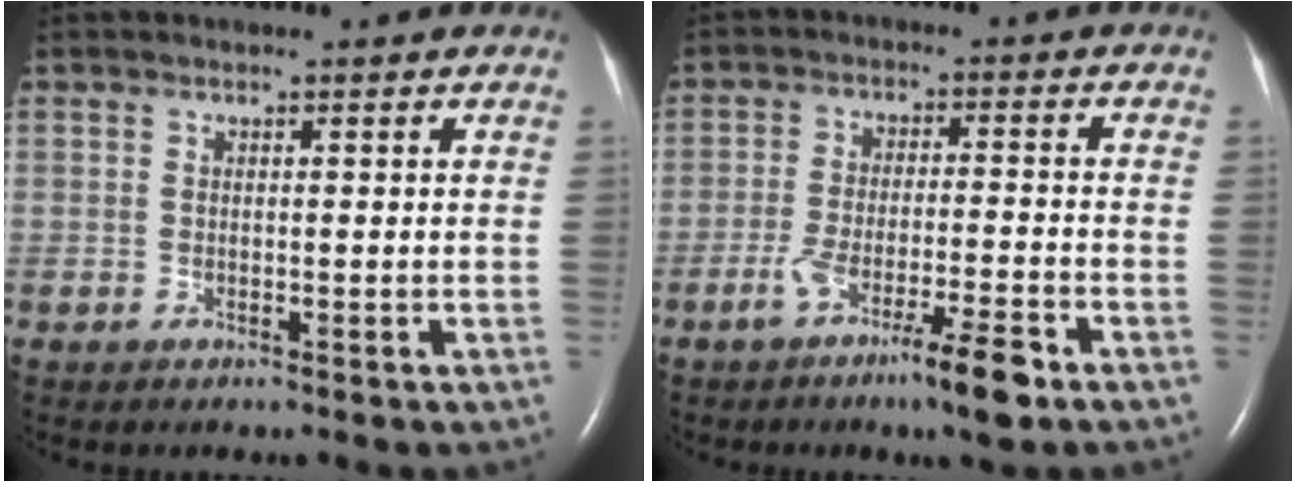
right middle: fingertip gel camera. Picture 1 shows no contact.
{"total": 8.0, "force": [-5.0, 0.3, 6.2], "torque": [-0.111, -0.008, -0.084]}